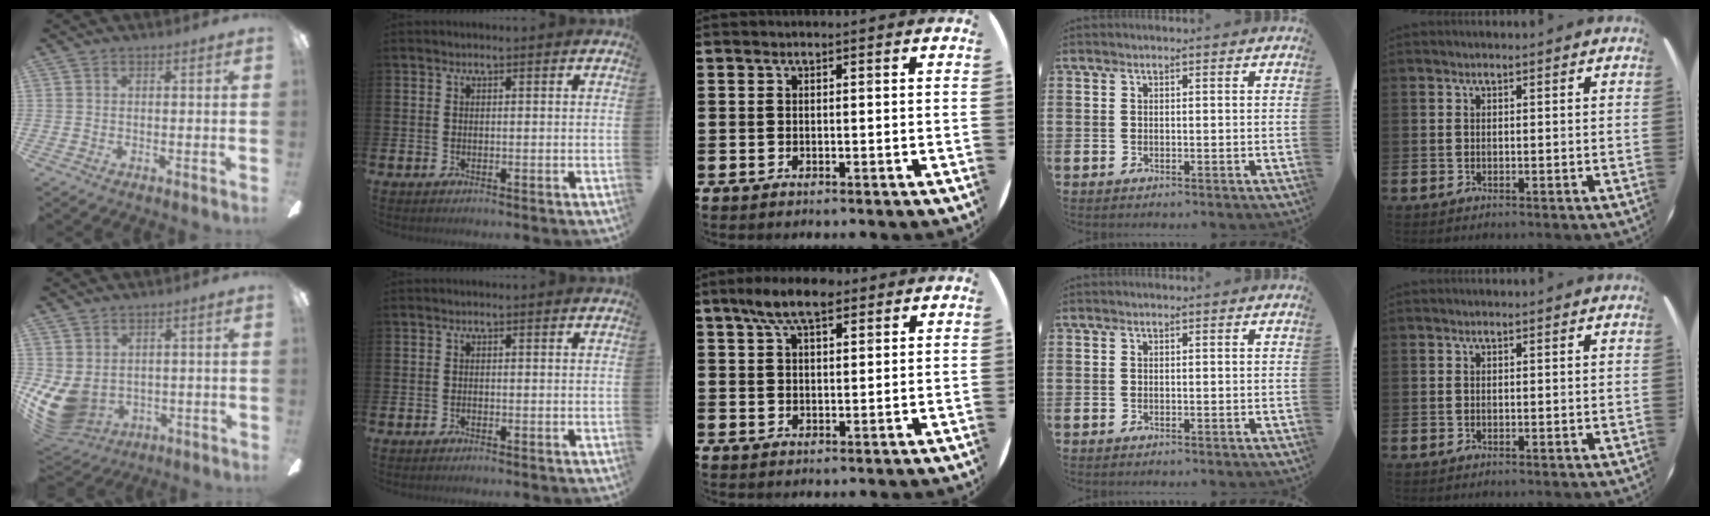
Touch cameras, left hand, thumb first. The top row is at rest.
{"thumb": {"total": 8.1, "force": [-0.8, 6.3, 5.1], "torque": [-0.142, -0.011, -0.012]}, "middle": {"total": 6.5, "force": [4.7, 2.2, 3.9], "torque": [-0.078, 0.002, 0.082]}}